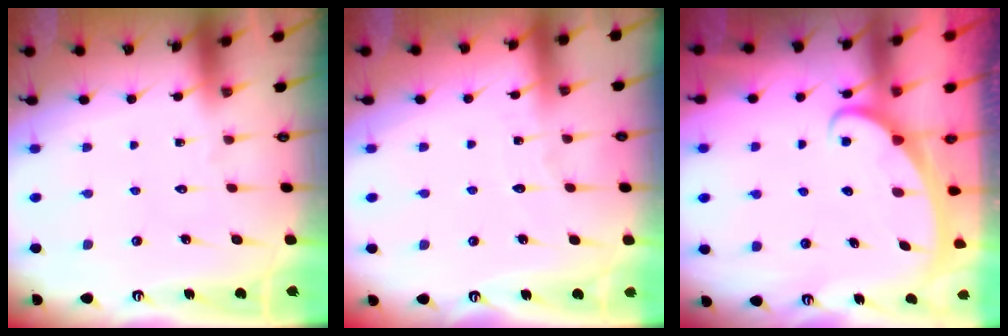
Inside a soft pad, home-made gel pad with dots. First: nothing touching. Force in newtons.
{"total": 3.2, "press": 3.2, "slide": 0.3}
{"total": 2.5, "press": 2.5, "slide": 0.3}